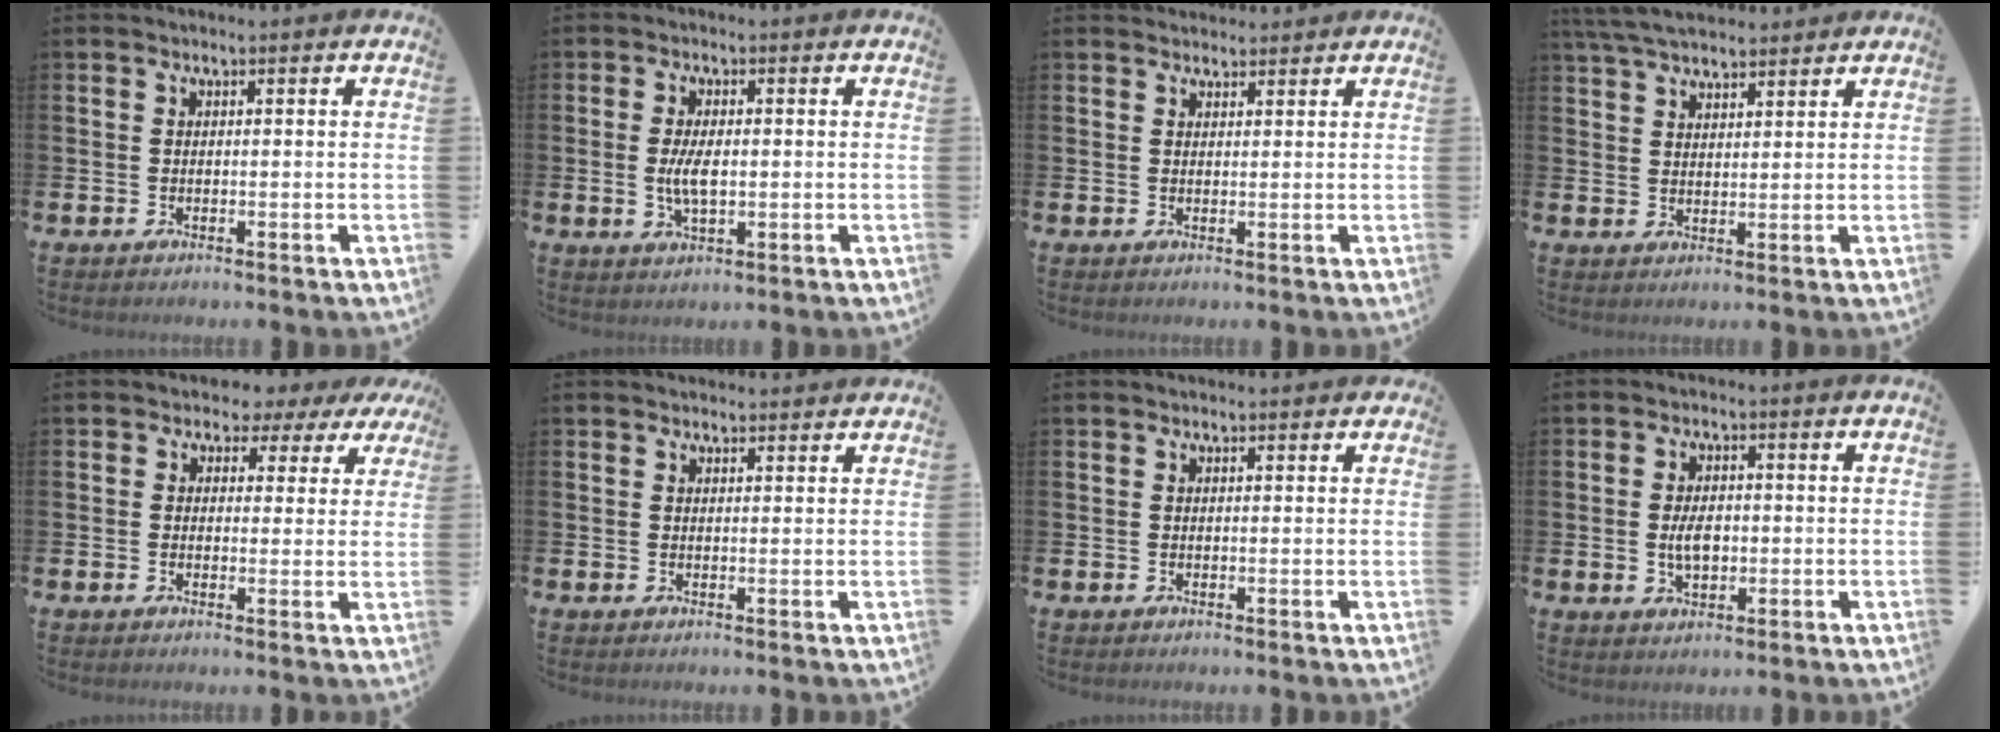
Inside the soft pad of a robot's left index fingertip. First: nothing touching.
{"total": 4.4, "force": [0.0, 1.8, 4.0], "torque": [-0.074, -0.003, -0.004]}
{"total": 1.9, "force": [1.8, 0.6, -0.1], "torque": [0.014, -0.010, 0.031]}
{"total": 5.2, "force": [4.9, 1.2, 1.3], "torque": [-0.040, -0.015, 0.091]}
{"total": 2.4, "force": [1.3, 2.0, 0.2], "torque": [-0.008, -0.007, 0.015]}
{"total": 1.5, "force": [1.5, 0.2, 0.0], "torque": [0.006, -0.005, 0.026]}
{"total": 0.6, "force": [0.4, 0.3, 0.2], "torque": [0.012, -0.003, 0.005]}
{"total": 3.8, "force": [0.0, 2.2, 3.1], "torque": [-0.043, -0.001, -0.004]}